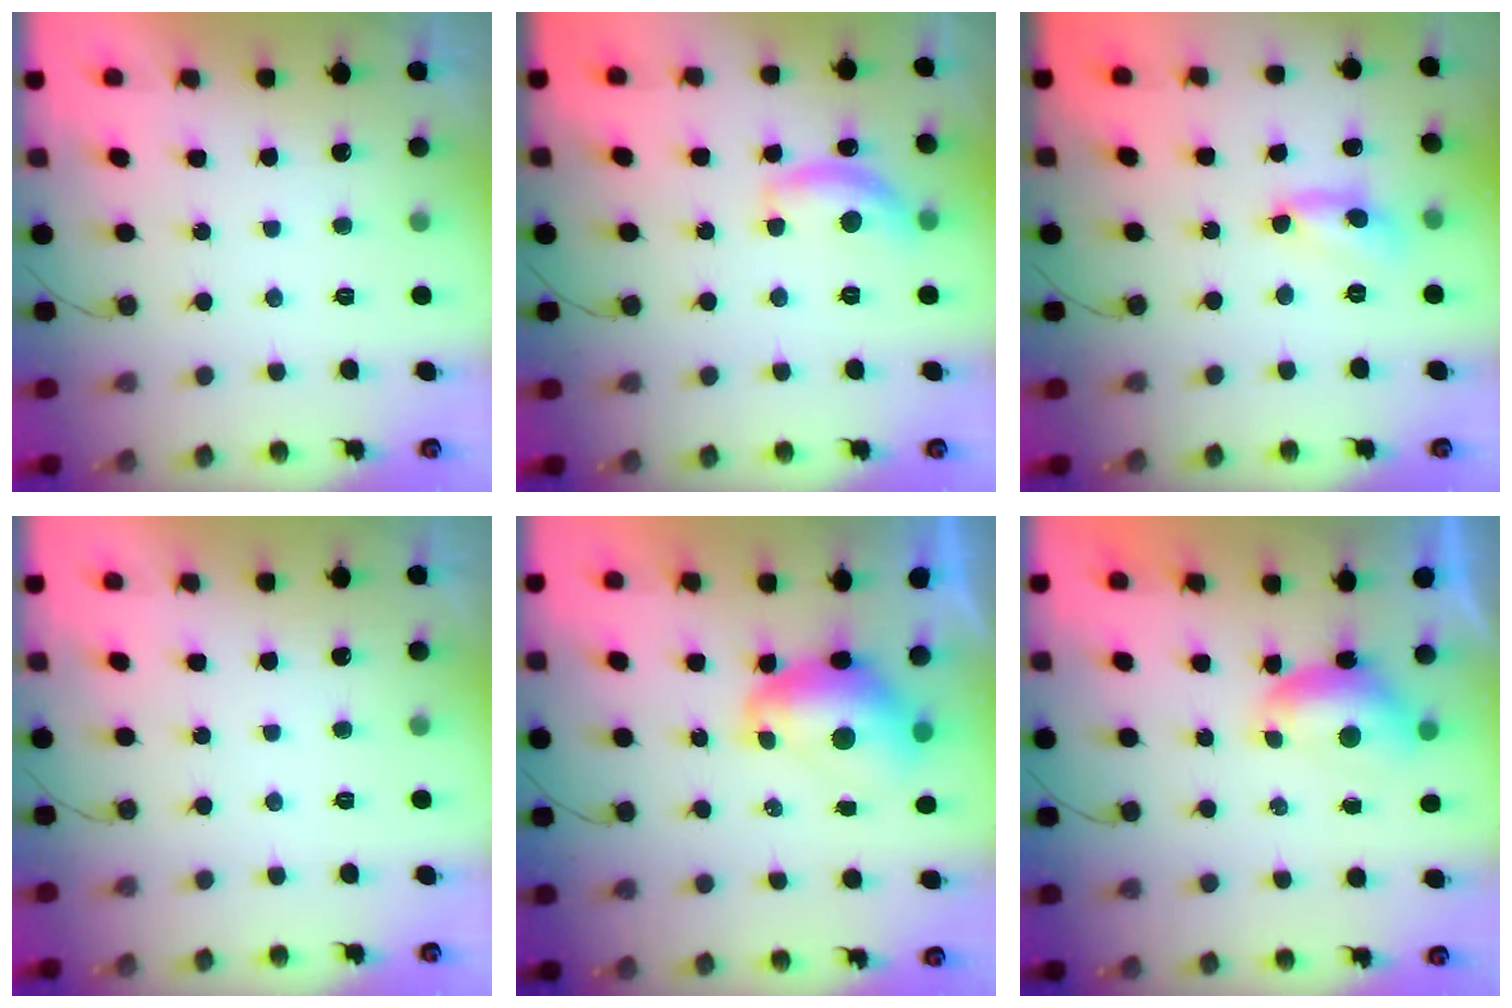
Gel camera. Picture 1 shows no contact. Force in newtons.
{"total": 12.6, "press": 12.6, "slide": 0.8}
{"total": 6.0, "press": 6.0, "slide": 0.4}
{"total": 0.0}
{"total": 8.3, "press": 8.2, "slide": 0.9}
{"total": 7.4, "press": 7.3, "slide": 0.9}